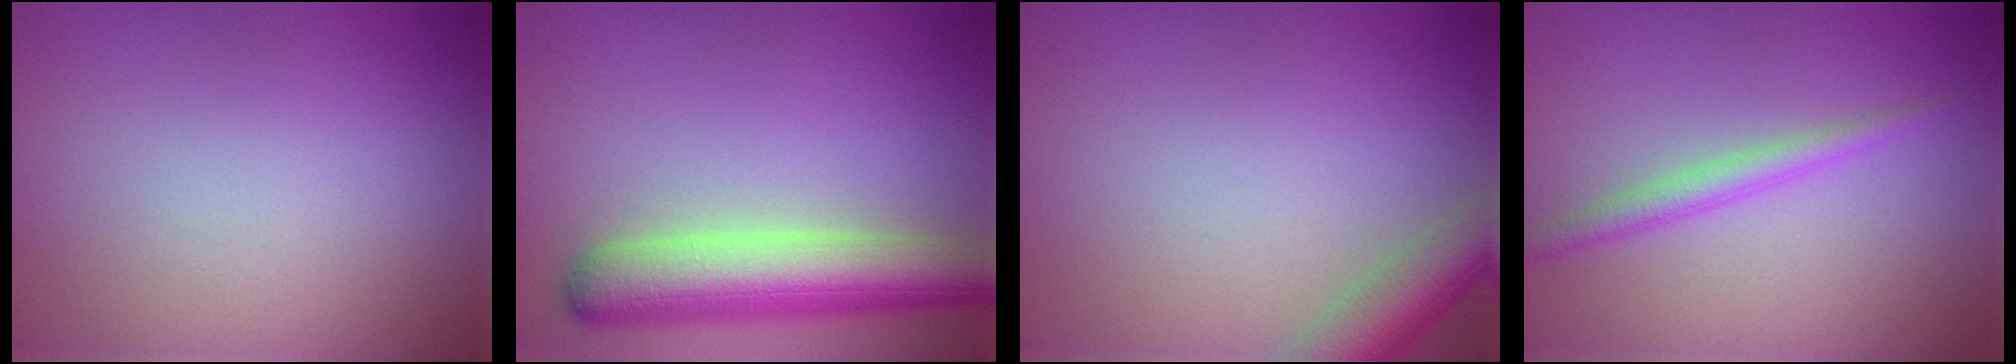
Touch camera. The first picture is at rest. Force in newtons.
{"total": 7.4, "press": 7.4, "slide": 0.5}
{"total": 4.6, "press": 4.6, "slide": 0.3}
{"total": 2.0, "press": 2.0, "slide": 0.0}